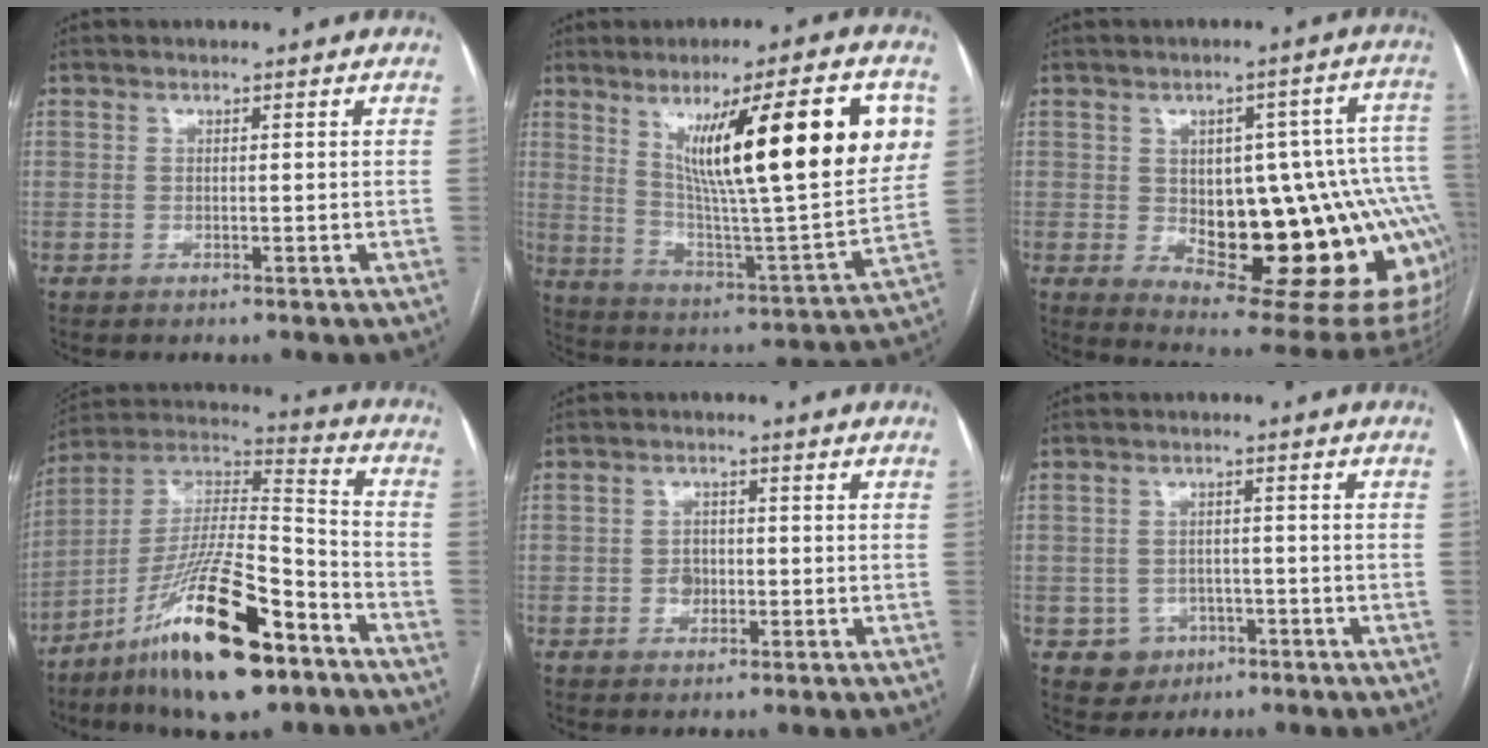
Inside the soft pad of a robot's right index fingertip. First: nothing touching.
{"total": 25.3, "force": [8.6, 2.9, 23.6], "torque": [-0.347, 0.003, 0.131]}
{"total": 25.9, "force": [-3.9, 9.3, 23.9], "torque": [-0.239, 0.017, -0.030]}
{"total": 21.4, "force": [-12.6, 4.5, 16.6], "torque": [-0.303, -0.003, -0.217]}
{"total": 2.0, "force": [-0.4, 1.6, 1.1], "torque": [-0.014, 0.005, -0.004]}
{"total": 4.2, "force": [-1.8, 3.8, 0.3], "torque": [0.006, 0.013, -0.016]}